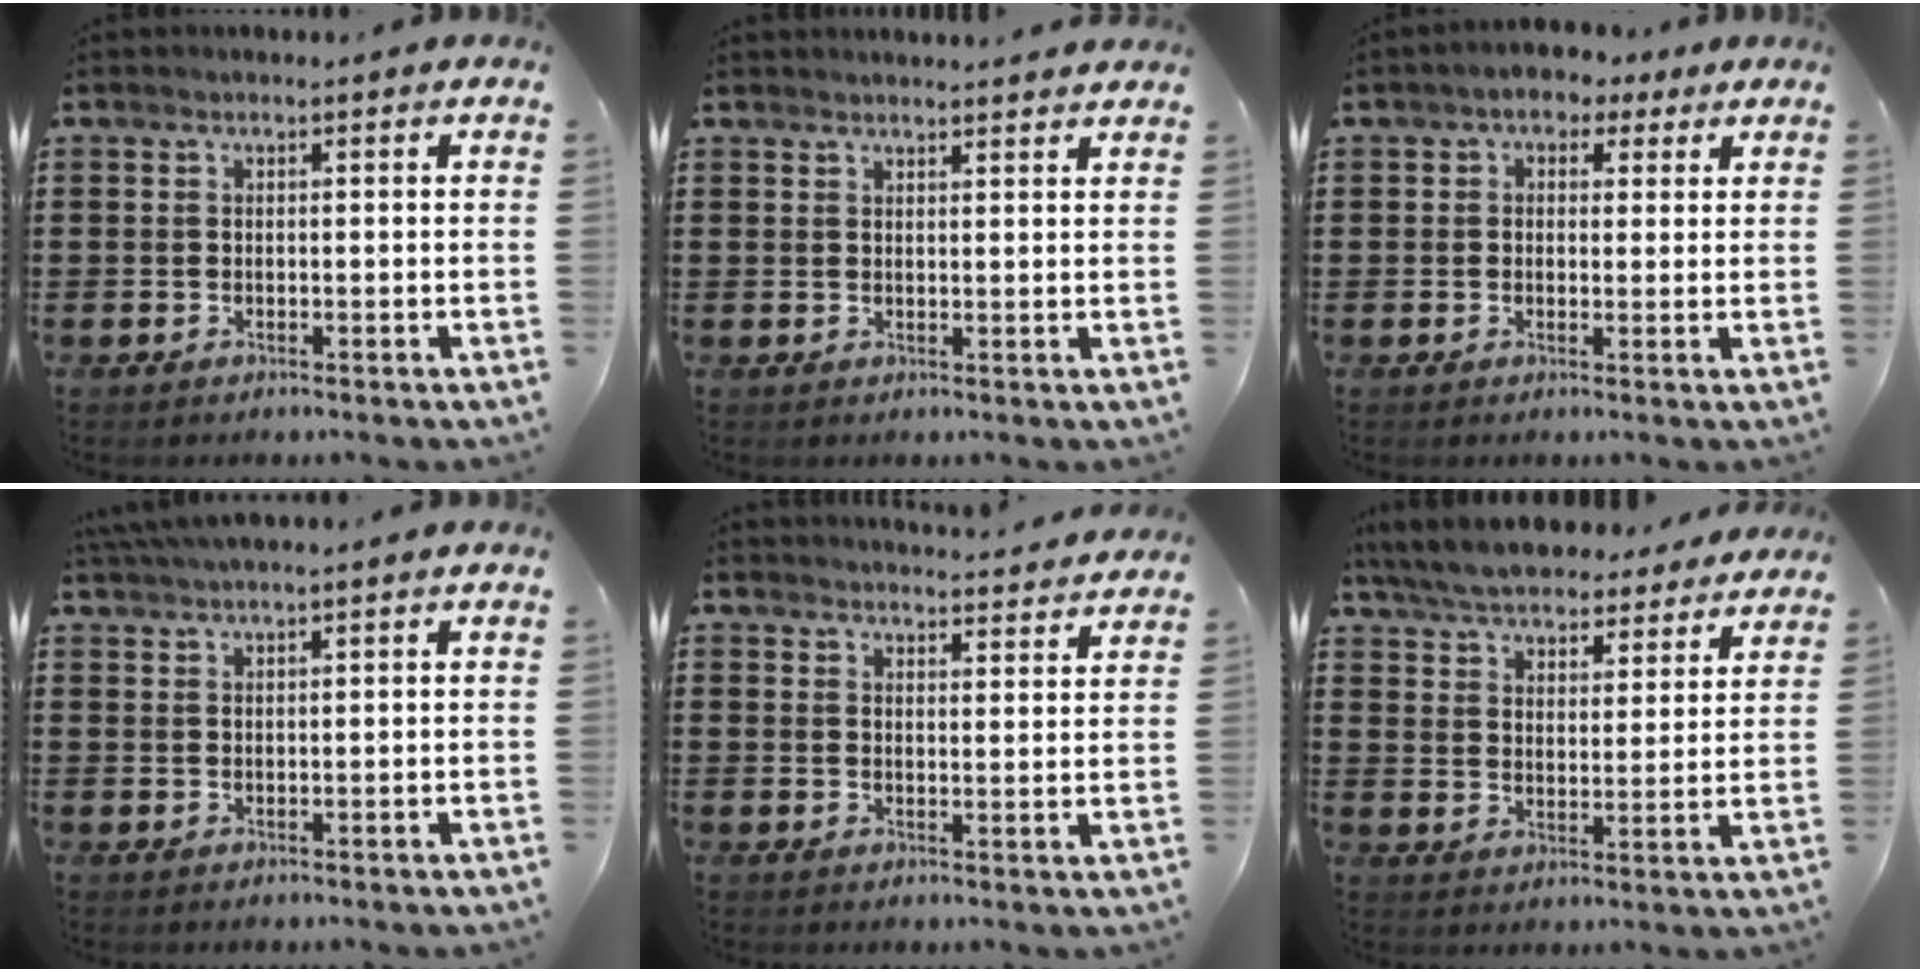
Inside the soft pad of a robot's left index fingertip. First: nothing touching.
{"total": 1.8, "force": [1.8, -0.1, 0.0], "torque": [-0.005, -0.002, 0.035]}
{"total": 2.8, "force": [1.7, 1.9, 1.1], "torque": [-0.024, 0.007, 0.026]}
{"total": 1.9, "force": [1.7, -0.2, 0.8], "torque": [-0.021, 0.002, 0.034]}
{"total": 3.5, "force": [3.5, -0.3, 0.0], "torque": [-0.004, -0.025, 0.061]}
{"total": 6.7, "force": [6.6, 0.7, 1.4], "torque": [-0.058, -0.034, 0.117]}